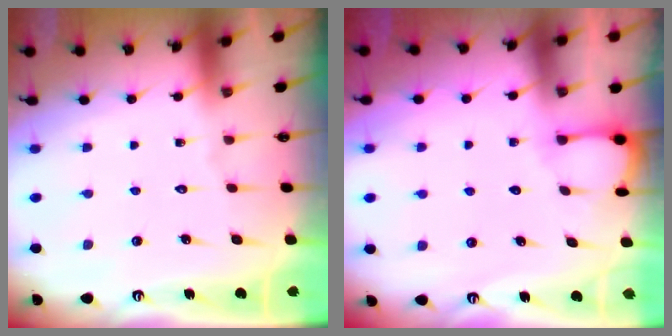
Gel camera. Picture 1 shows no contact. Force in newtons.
{"total": 3.4, "press": 3.4, "slide": 0.3}